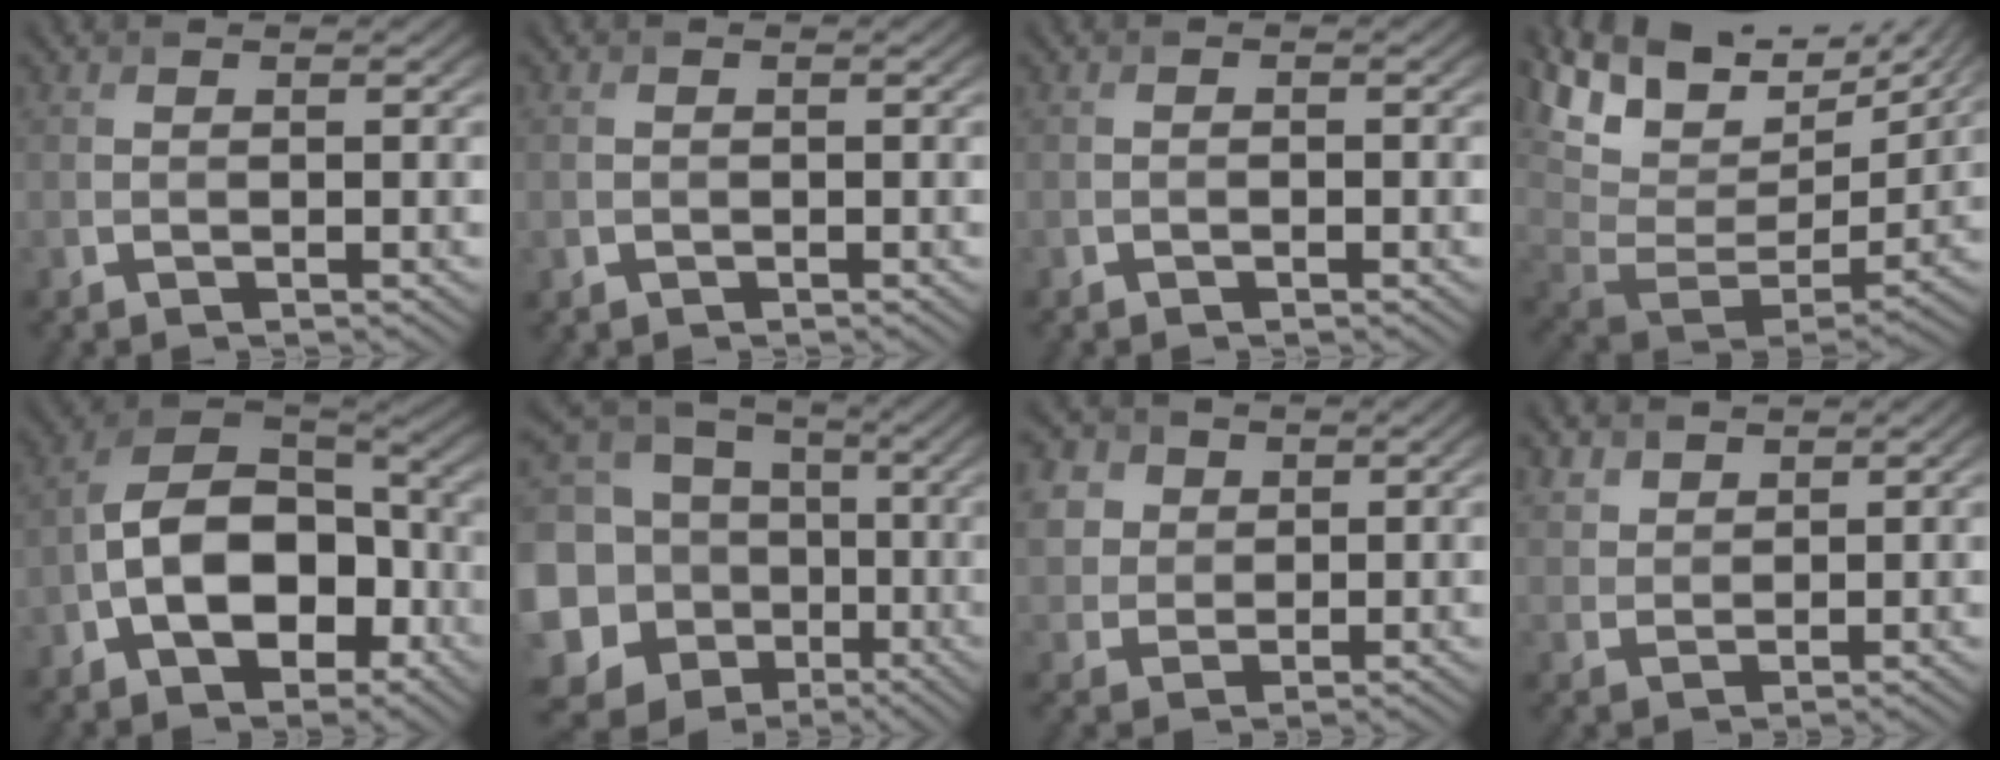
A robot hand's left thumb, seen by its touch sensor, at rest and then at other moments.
{"total": 1.0, "force": [-0.4, 1.0, 0.0], "torque": [0.004, -0.005, -0.009]}
{"total": 0.6, "force": [-0.5, 0.0, 0.4], "torque": [-0.006, 0.000, -0.010]}
{"total": 16.8, "force": [10.7, 8.0, 10.2], "torque": [-0.232, 0.018, 0.182]}
{"total": 12.8, "force": [-3.8, 7.8, 9.4], "torque": [-0.176, 0.001, -0.079]}
{"total": 21.9, "force": [-4.9, 19.4, 8.9], "torque": [-0.246, -0.002, -0.106]}
{"total": 6.5, "force": [2.6, 5.3, 2.7], "torque": [-0.115, 0.009, 0.049]}
{"total": 3.8, "force": [2.9, 2.2, 1.3], "torque": [-0.046, -0.004, 0.073]}